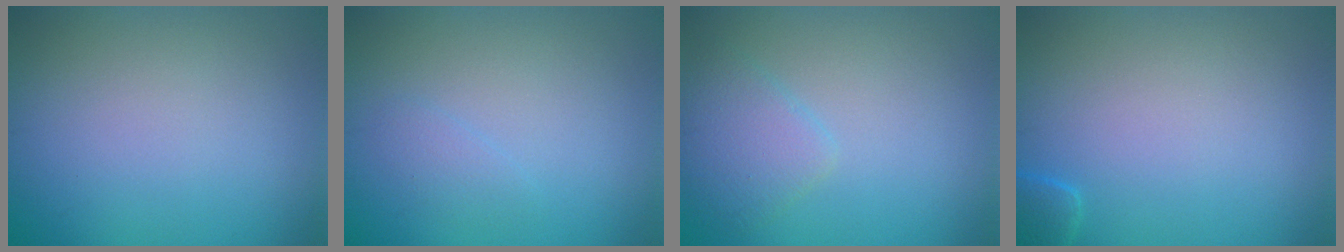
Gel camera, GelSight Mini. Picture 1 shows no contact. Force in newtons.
{"total": 1.0, "press": 1.0, "slide": 0.1}
{"total": 2.5, "press": 2.5, "slide": 0.2}
{"total": 1.7, "press": 1.7, "slide": 0.2}